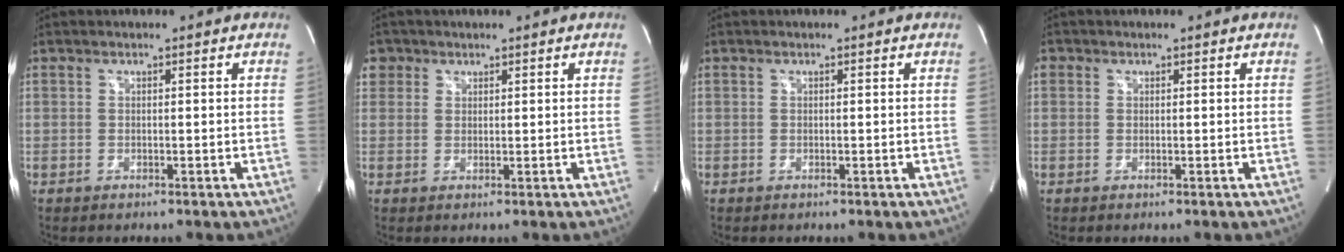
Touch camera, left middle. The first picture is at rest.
{"total": 2.7, "force": [1.3, 2.4, -0.1], "torque": [0.012, 0.009, 0.021]}
{"total": 0.0}
{"total": 1.0, "force": [0.3, 0.9, 0.0], "torque": [0.006, 0.005, 0.004]}